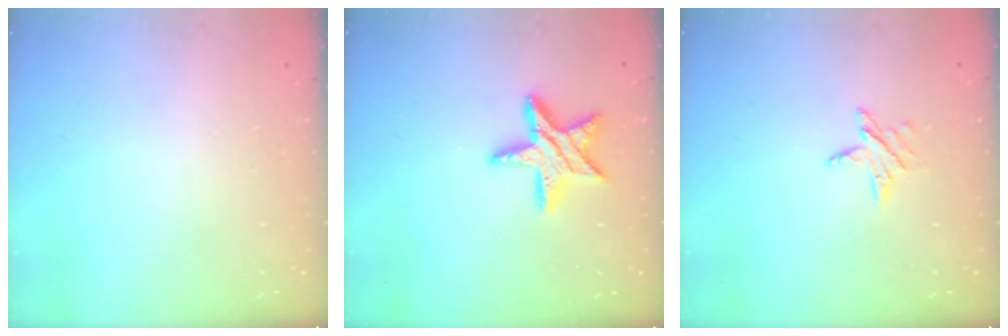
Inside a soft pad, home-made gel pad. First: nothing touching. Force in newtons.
{"total": 12.1, "press": 12.1, "slide": 0.8}
{"total": 4.7, "press": 4.7, "slide": 0.6}